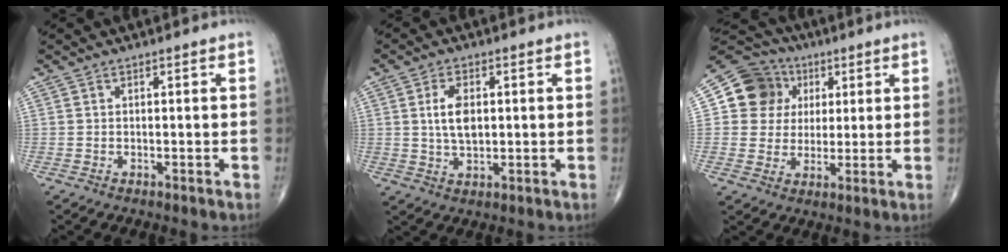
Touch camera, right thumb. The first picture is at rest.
{"total": 5.9, "force": [0.8, 3.2, 4.9], "torque": [-0.090, -0.004, 0.015]}
{"total": 11.7, "force": [3.0, 10.7, 3.5], "torque": [-0.030, 0.007, 0.046]}